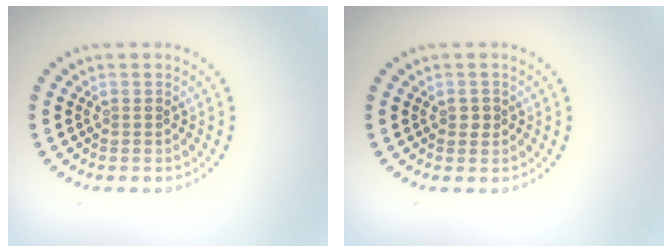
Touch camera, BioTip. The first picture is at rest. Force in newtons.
{"total": 1.0, "press": 1.0, "slide": 0.2}